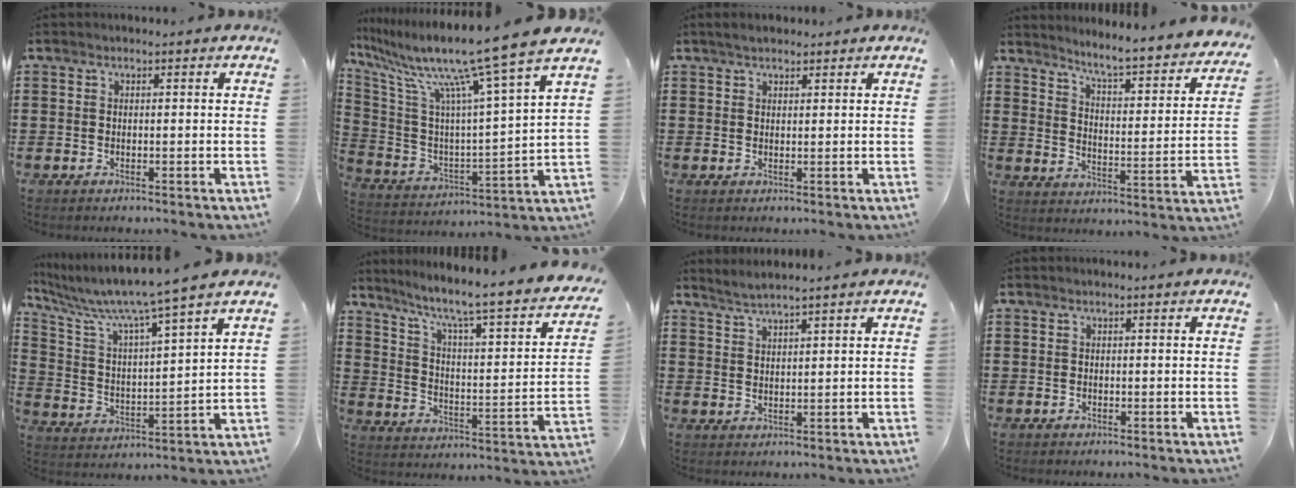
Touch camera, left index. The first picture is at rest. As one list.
[{"total": 13.1, "force": [10.6, -0.9, 7.6], "torque": [-0.179, -0.080, 0.163]}, {"total": 1.7, "force": [1.5, 0.6, 0.6], "torque": [-0.014, 0.004, 0.029]}, {"total": 4.7, "force": [4.3, -0.7, 1.8], "torque": [-0.051, -0.048, 0.059]}, {"total": 7.4, "force": [6.5, -0.8, 3.6], "torque": [-0.101, -0.051, 0.100]}, {"total": 5.5, "force": [4.2, -0.1, 3.6], "torque": [-0.091, -0.046, 0.056]}, {"total": 2.2, "force": [2.1, -0.6, 0.4], "torque": [-0.013, -0.001, 0.039]}, {"total": 0.0}]